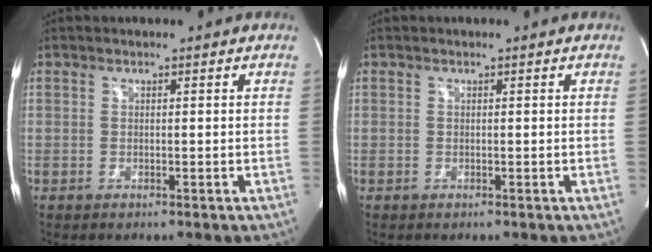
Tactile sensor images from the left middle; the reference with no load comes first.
{"total": 0.0}